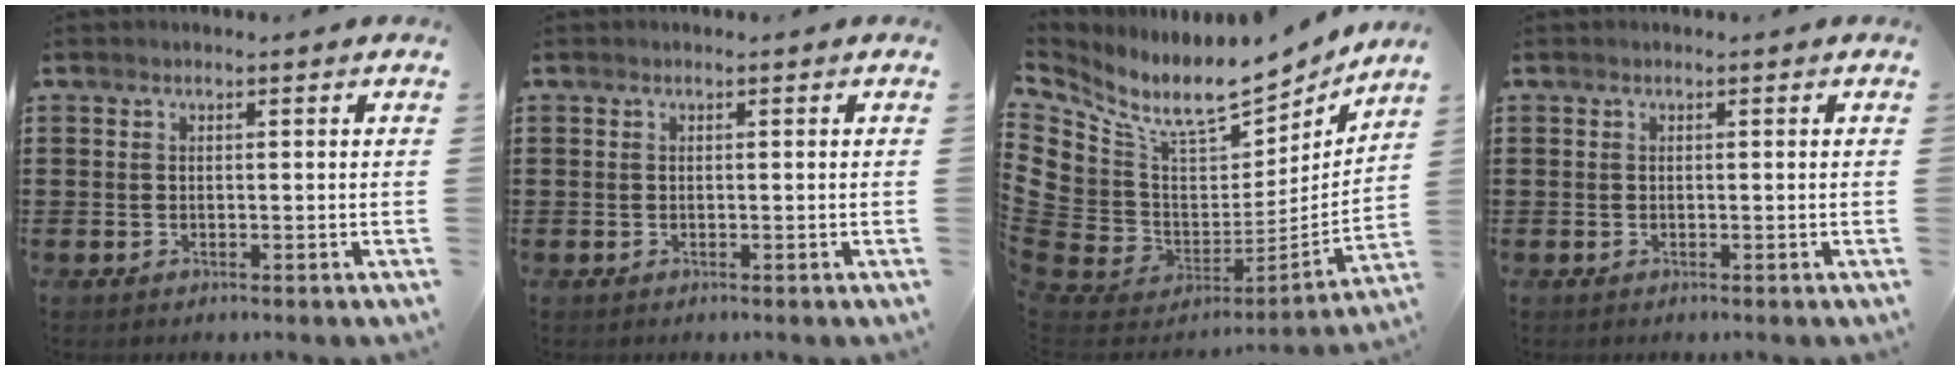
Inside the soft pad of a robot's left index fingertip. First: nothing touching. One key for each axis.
{"total": 0.0}
{"total": 9.5, "fx": 7.5, "fy": 5.0, "fz": 3.0, "tx": -0.112, "ty": -0.064, "tz": 0.133}
{"total": 0.0}